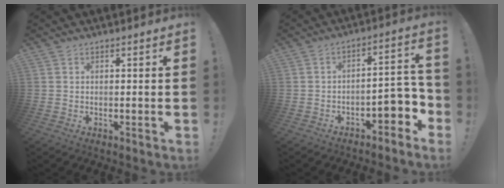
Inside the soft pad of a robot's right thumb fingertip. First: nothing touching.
{"total": 7.1, "force": [-3.2, 3.4, 5.3], "torque": [-0.055, 0.008, -0.056]}